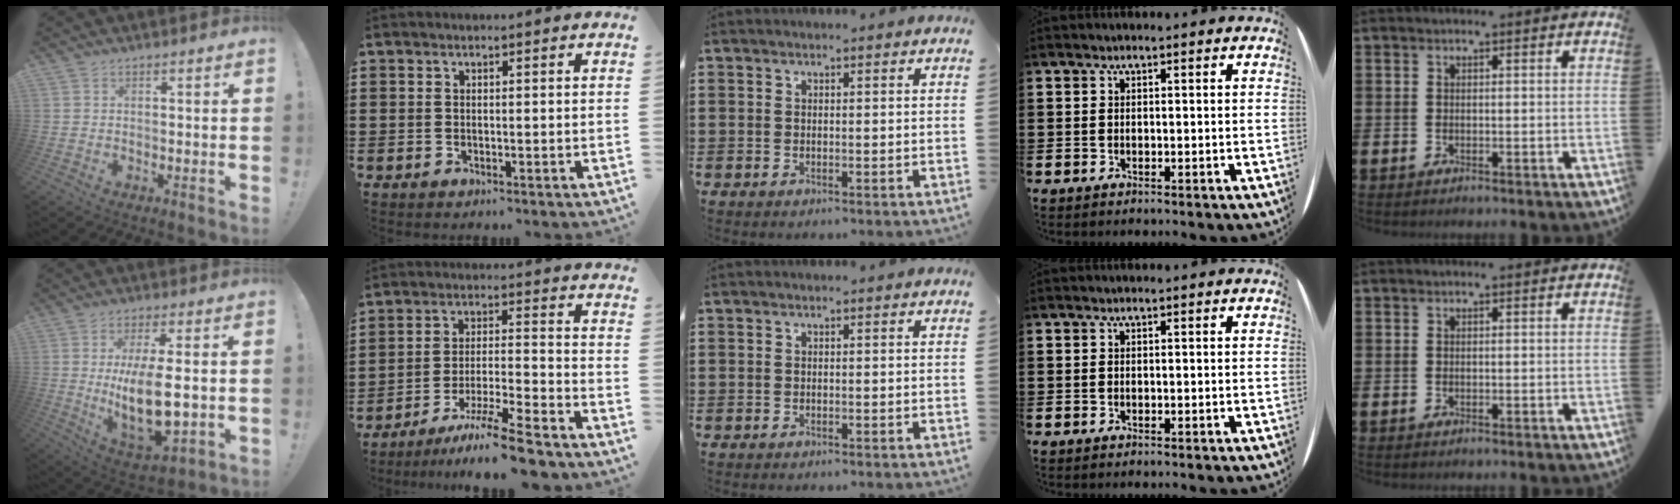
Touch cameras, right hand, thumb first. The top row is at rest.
{"thumb": {"total": 16.0, "force": [0.6, 6.5, 14.6], "torque": [-0.254, -0.024, 0.013]}, "index": {"total": 9.3, "force": [-7.8, -0.1, 5.1], "torque": [-0.087, 0.006, -0.150]}}